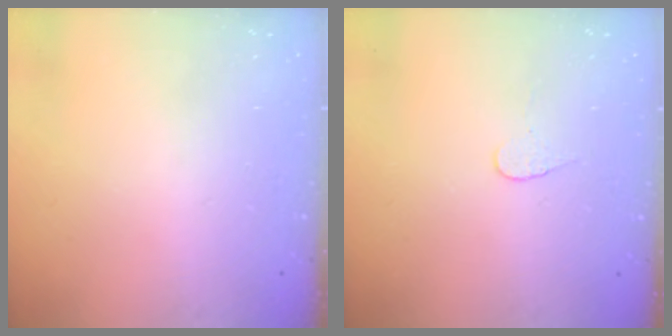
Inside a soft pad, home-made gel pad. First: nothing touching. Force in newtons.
{"total": 3.7, "press": 3.7, "slide": 0.4}